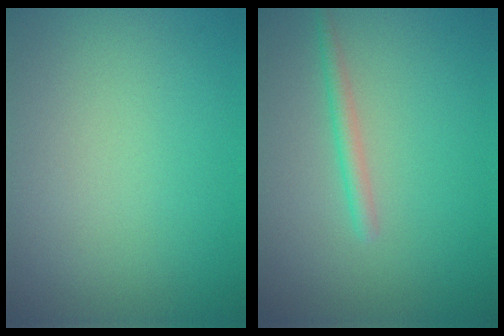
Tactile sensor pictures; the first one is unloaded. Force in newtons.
{"total": 1.5, "press": 1.5, "slide": 0.1}